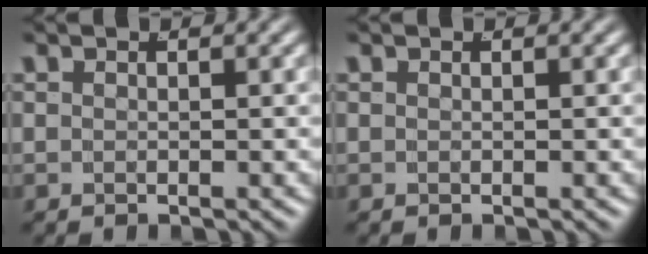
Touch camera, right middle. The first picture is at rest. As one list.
[{"total": 0.0}]